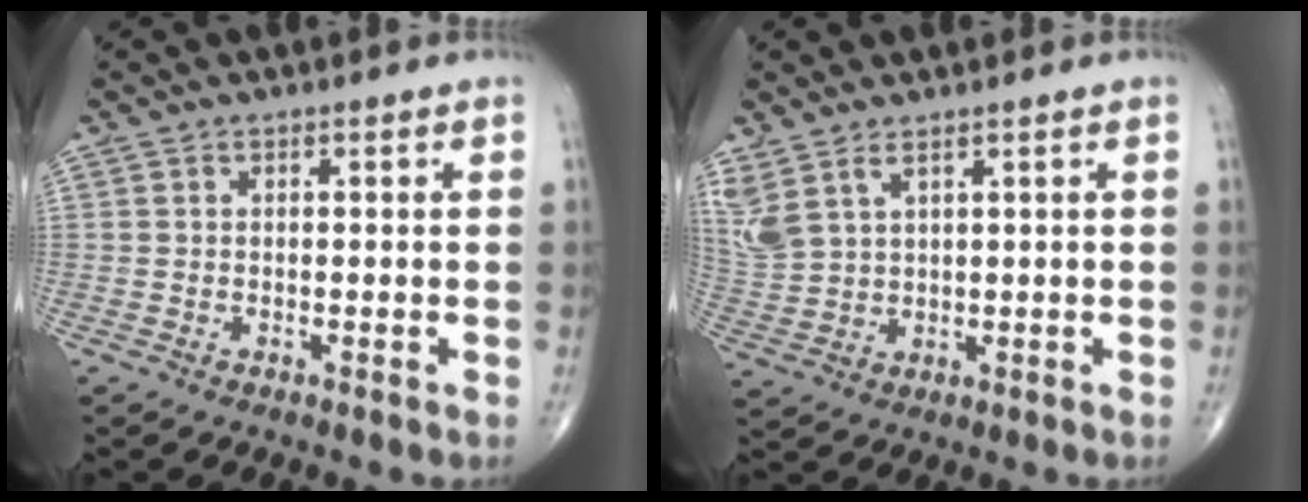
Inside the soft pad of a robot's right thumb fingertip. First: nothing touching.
{"total": 7.5, "force": [4.4, 3.4, 5.0], "torque": [-0.126, -0.010, 0.104]}